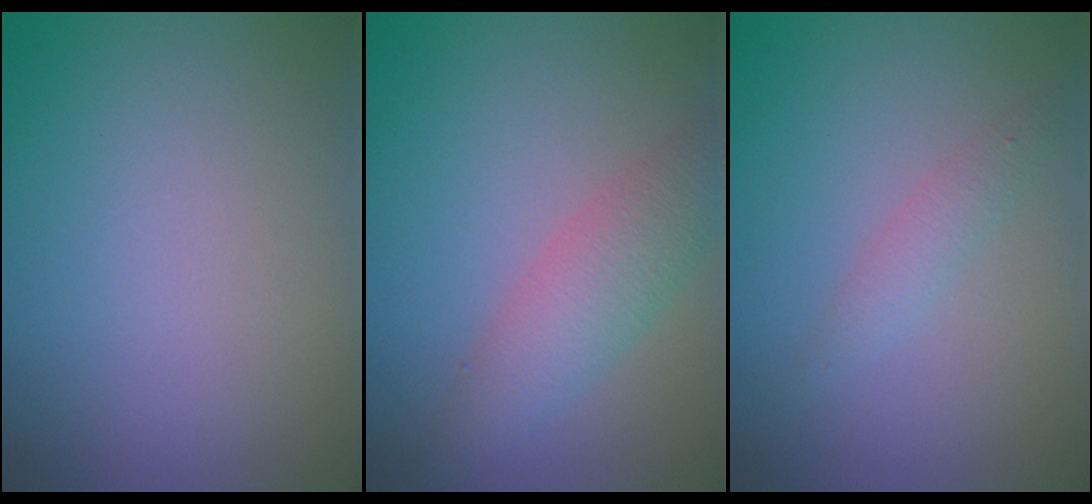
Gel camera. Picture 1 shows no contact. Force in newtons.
{"total": 3.8, "press": 3.8, "slide": 0.1}
{"total": 1.4, "press": 1.4, "slide": 0.0}